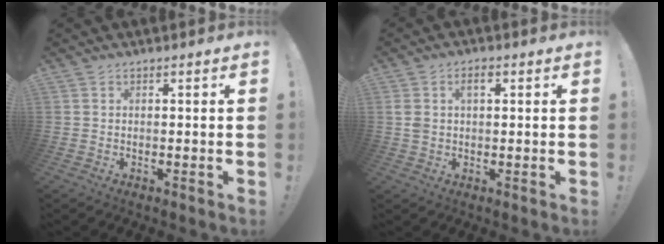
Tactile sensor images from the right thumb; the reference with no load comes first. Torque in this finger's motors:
{"motor_torque": [0.83, 0.96, 0.54, 0.01, 0.20]}